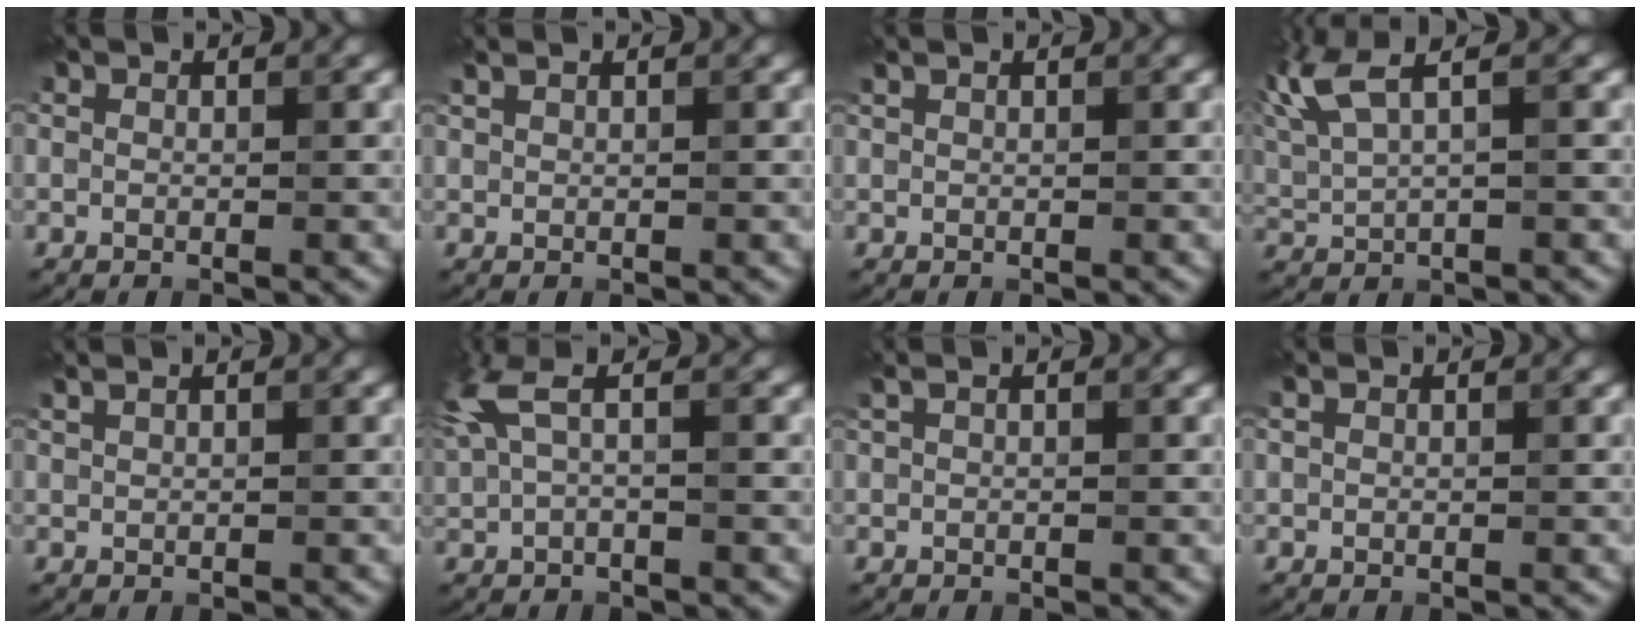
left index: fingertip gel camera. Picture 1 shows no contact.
{"total": 1.0, "force": [0.8, 0.3, 0.5], "torque": [-0.012, 0.000, 0.014]}
{"total": 0.6, "force": [0.5, 0.1, 0.3], "torque": [-0.006, 0.004, 0.009]}
{"total": 5.0, "force": [2.8, 1.3, 3.9], "torque": [-0.098, 0.014, 0.061]}
{"total": 2.2, "force": [1.5, 0.9, 1.3], "torque": [-0.015, 0.003, 0.011]}
{"total": 3.7, "force": [1.4, 1.0, 3.3], "torque": [-0.075, 0.009, 0.024]}
{"total": 1.2, "force": [0.7, 0.4, 0.8], "torque": [-0.018, 0.002, 0.013]}
{"total": 0.7, "force": [0.5, 0.3, 0.4], "torque": [-0.010, 0.005, 0.011]}